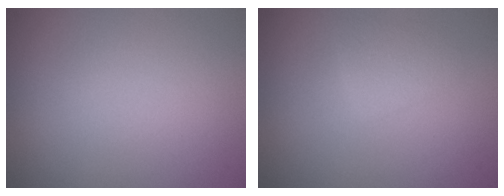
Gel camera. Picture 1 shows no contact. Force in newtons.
{"total": 1.5, "press": 1.5, "slide": 0.1}